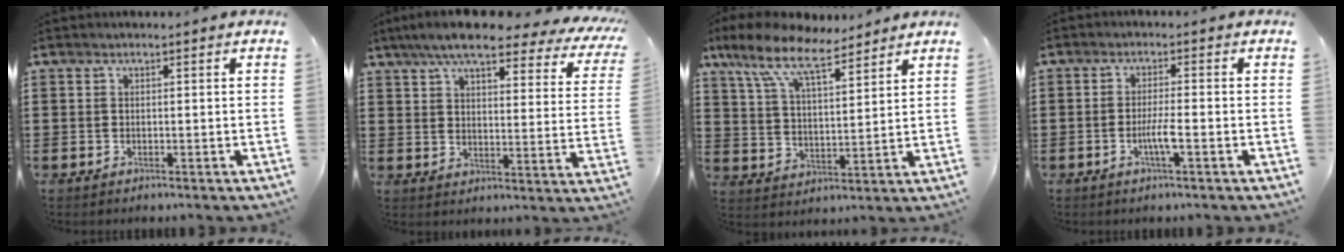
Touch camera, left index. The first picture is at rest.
{"total": 8.6, "force": [7.1, 1.1, 4.8], "torque": [-0.111, -0.027, 0.121]}
{"total": 10.3, "force": [8.0, 2.6, 5.9], "torque": [-0.141, -0.026, 0.143]}
{"total": 3.4, "force": [-1.3, 0.2, 3.2], "torque": [-0.063, -0.004, -0.026]}